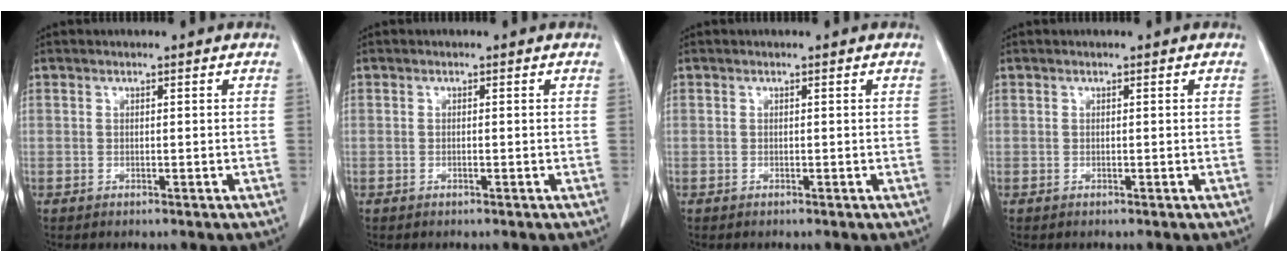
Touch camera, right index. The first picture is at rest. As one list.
[{"total": 0.0}, {"total": 0.0}, {"total": 0.0}]